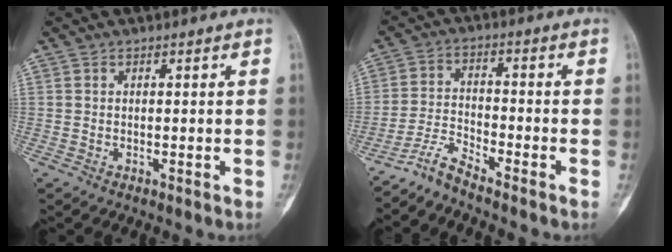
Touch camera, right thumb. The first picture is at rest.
{"total": 4.7, "force": [-4.5, -0.3, 1.3], "torque": [-0.033, 0.025, -0.096]}